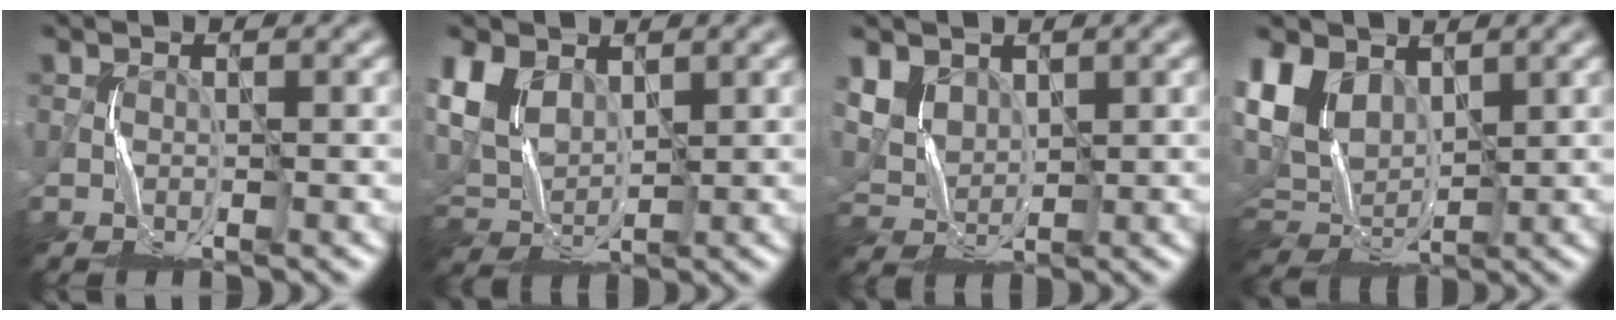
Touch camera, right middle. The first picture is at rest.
{"total": 5.1, "force": [2.5, 3.2, 3.0], "torque": [-0.080, -0.001, 0.048]}
{"total": 4.8, "force": [2.9, 3.0, 2.3], "torque": [-0.072, -0.003, 0.069]}
{"total": 6.3, "force": [2.1, 4.5, 3.9], "torque": [-0.101, -0.003, 0.037]}